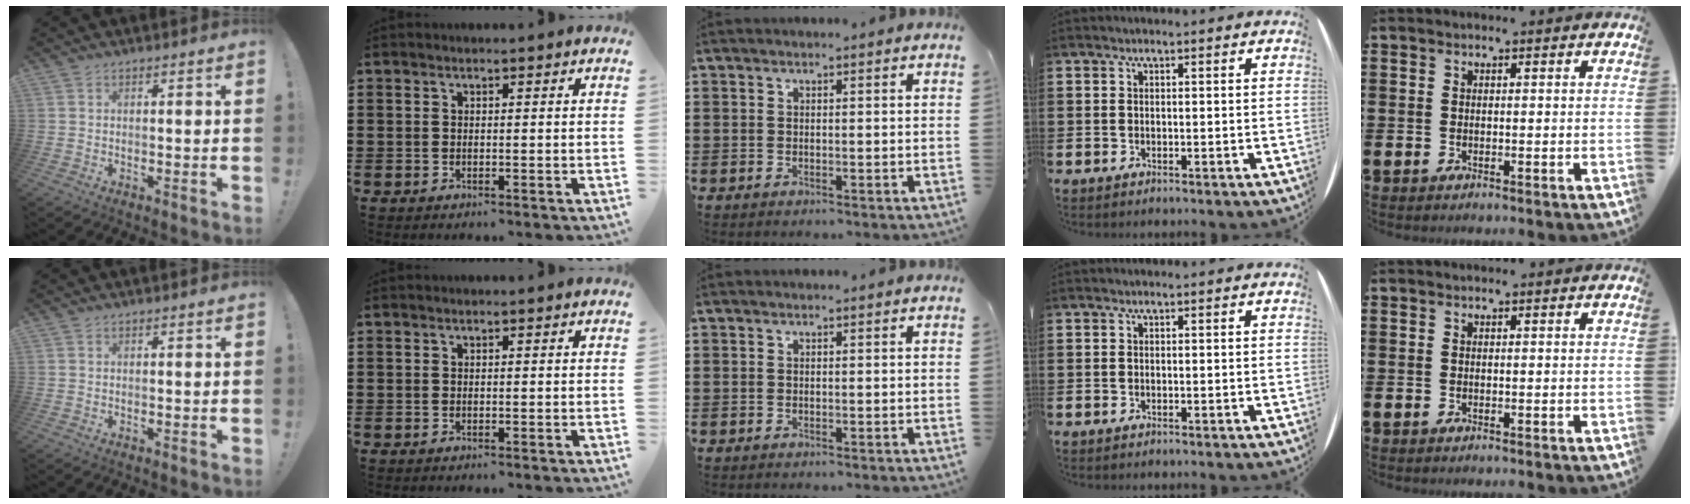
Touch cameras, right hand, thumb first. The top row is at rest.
{}